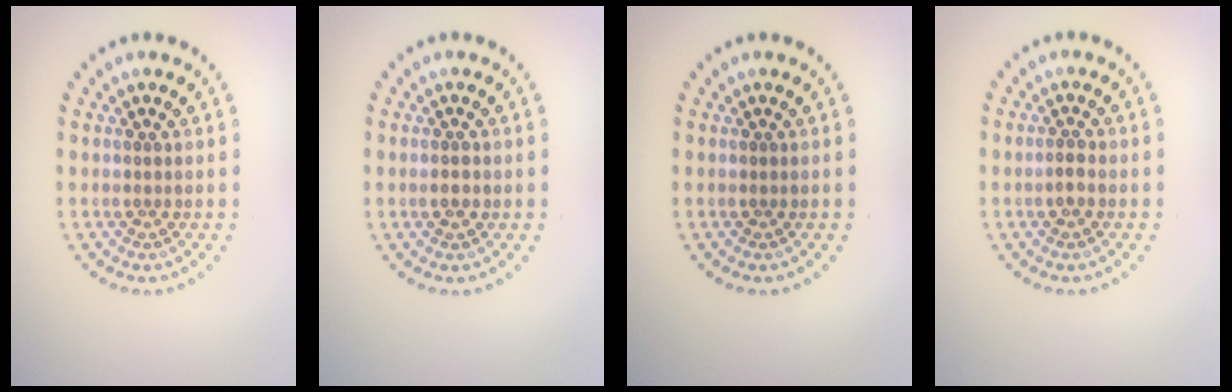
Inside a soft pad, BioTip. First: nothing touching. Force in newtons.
{"total": 0.9, "press": 0.8, "slide": 0.3}
{"total": 0.0}
{"total": 1.1, "press": 1.1, "slide": 0.4}